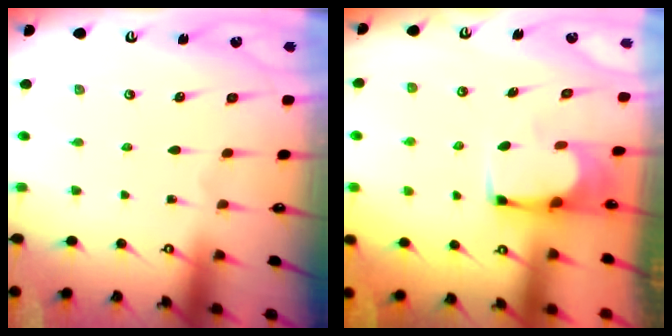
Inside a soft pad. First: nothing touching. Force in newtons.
{"total": 2.1, "press": 2.1, "slide": 0.1}